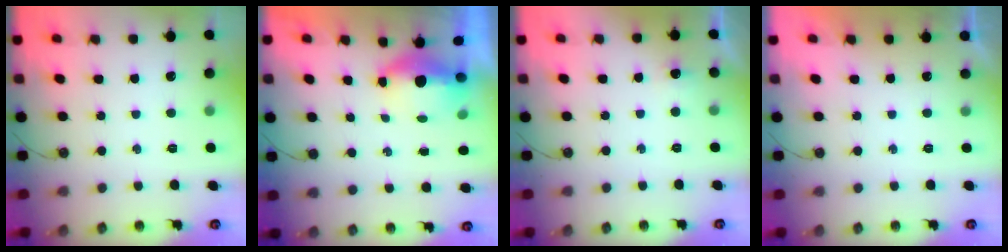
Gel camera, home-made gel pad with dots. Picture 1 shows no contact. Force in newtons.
{"total": 14.6, "press": 6.9, "slide": 12.8}
{"total": 3.0, "press": 2.8, "slide": 1.0}
{"total": 0.0}